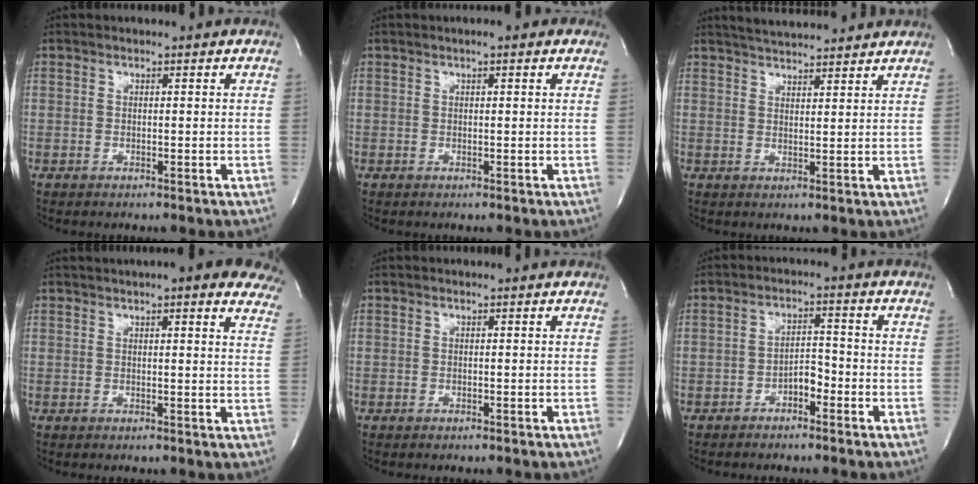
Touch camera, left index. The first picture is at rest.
{"total": 1.7, "force": [0.9, 0.5, 1.3], "torque": [-0.022, 0.006, 0.008]}
{"total": 8.8, "force": [8.2, 0.9, 3.0], "torque": [-0.055, 0.022, 0.117]}
{"total": 13.3, "force": [10.3, 2.5, 8.0], "torque": [-0.097, 0.014, 0.108]}
{"total": 0.0}
{"total": 3.2, "force": [-2.1, 1.4, 2.1], "torque": [-0.032, 0.010, -0.037]}